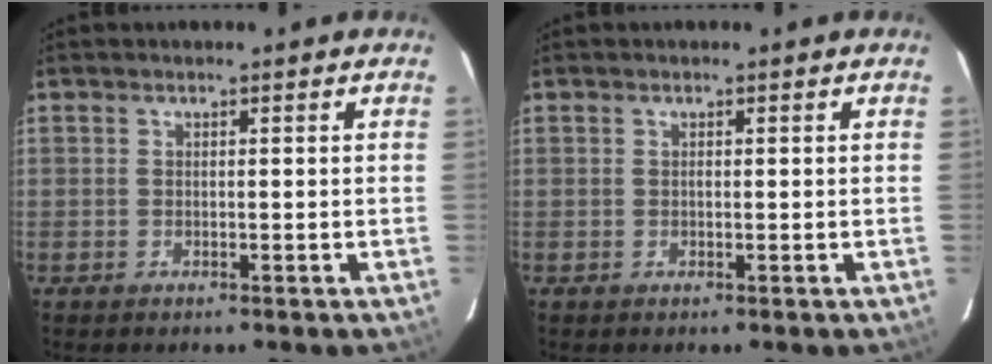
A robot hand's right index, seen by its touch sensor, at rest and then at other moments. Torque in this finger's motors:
{"motor_torque": [0.10, 0.02, 0.05, 0.02]}